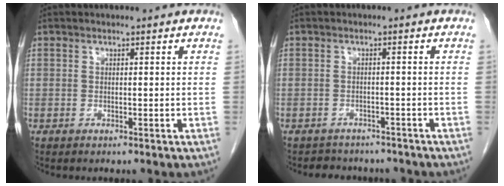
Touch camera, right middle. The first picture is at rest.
{"total": 5.5, "force": [-4.9, 2.4, 0.5], "torque": [-0.006, 0.007, -0.059]}